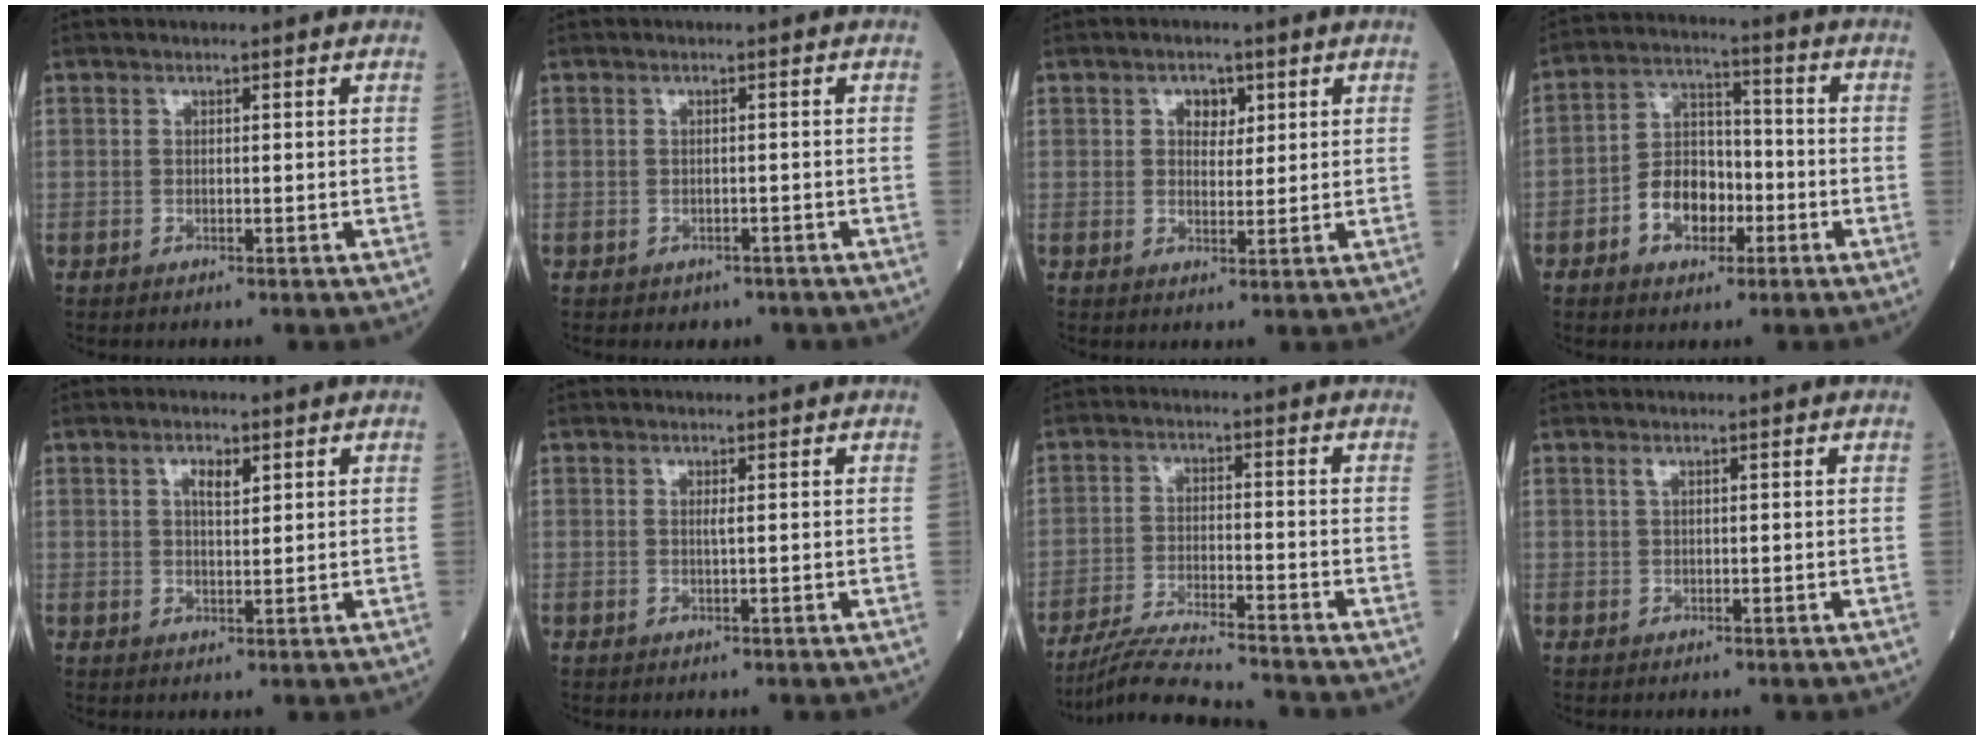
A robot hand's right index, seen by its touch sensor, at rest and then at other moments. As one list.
[{"total": 1.9, "force": [-1.3, 1.3, 0.3], "torque": [-0.005, 0.004, -0.014]}, {"total": 3.1, "force": [1.4, 2.0, 1.9], "torque": [-0.025, 0.005, 0.021]}, {"total": 8.6, "force": [-3.3, 5.4, 5.8], "torque": [-0.115, 0.023, -0.059]}, {"total": 2.7, "force": [1.3, 0.8, 2.2], "torque": [-0.039, -0.001, 0.022]}, {"total": 0.5, "force": [0.1, -0.2, 0.5], "torque": [-0.014, -0.003, 0.004]}, {"total": 11.0, "force": [-10.3, -0.7, 3.9], "torque": [-0.065, -0.016, -0.178]}, {"total": 0.6, "force": [0.3, 0.0, 0.5], "torque": [-0.016, 0.005, 0.006]}]